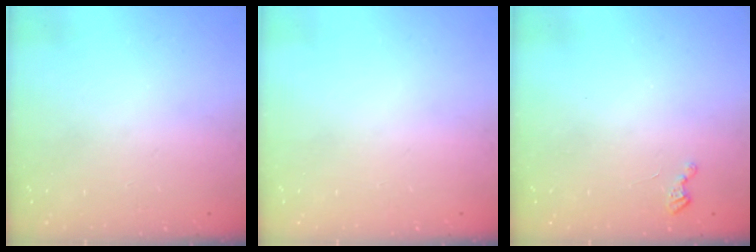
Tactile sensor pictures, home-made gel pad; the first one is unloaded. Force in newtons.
{"total": 0.0}
{"total": 2.7, "press": 2.7, "slide": 0.4}